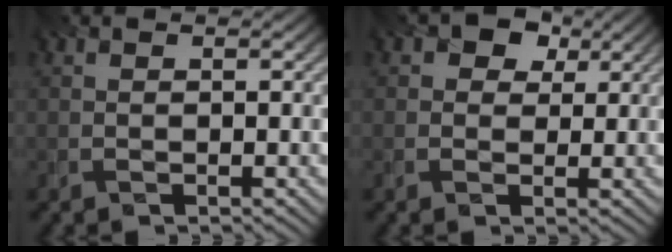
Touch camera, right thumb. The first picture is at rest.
{"total": 4.5, "force": [1.6, 3.8, 1.8], "torque": [-0.023, 0.013, -0.003]}